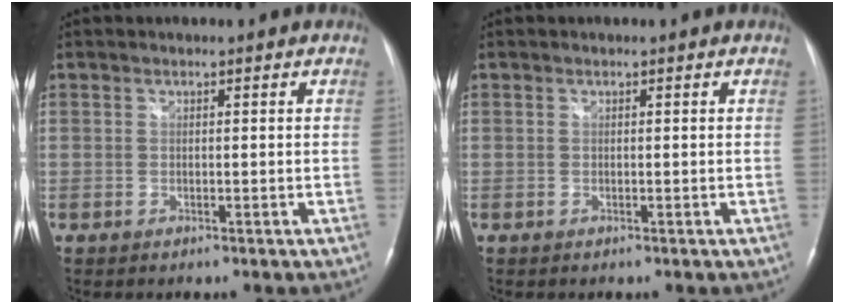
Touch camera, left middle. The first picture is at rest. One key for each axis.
{"total": 0.0}